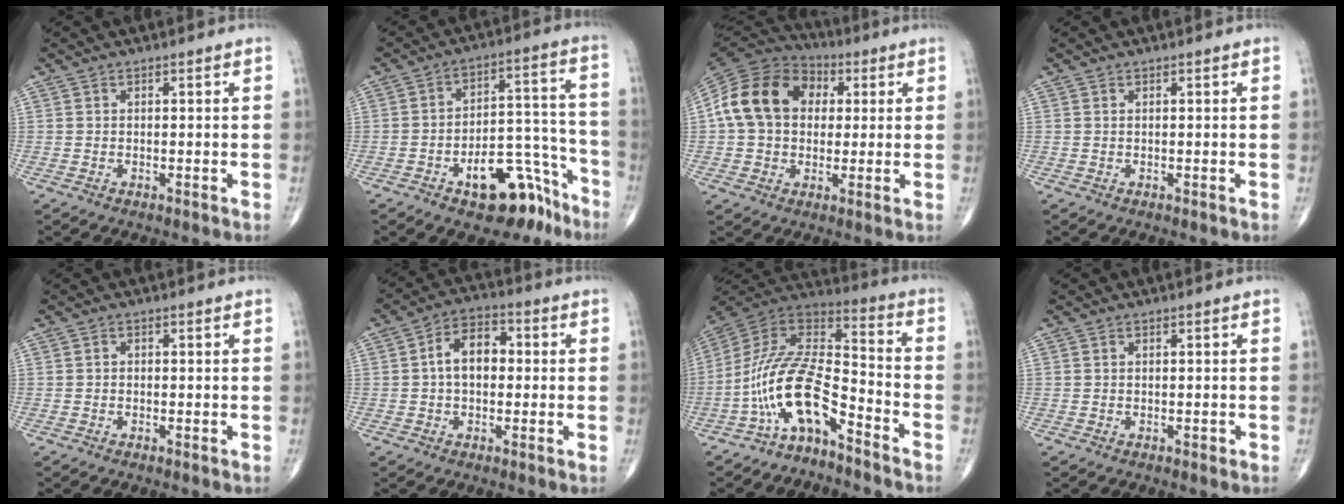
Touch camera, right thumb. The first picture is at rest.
{"total": 15.6, "force": [-9.2, 7.6, 9.9], "torque": [-0.087, 0.093, -0.129]}
{"total": 17.0, "force": [2.7, 13.0, 10.7], "torque": [-0.185, 0.026, 0.039]}
{"total": 0.0}
{"total": 0.5, "force": [-0.2, 0.4, 0.2], "torque": [0.002, 0.003, -0.008]}
{"total": 8.0, "force": [0.4, 5.2, 6.1], "torque": [-0.087, 0.027, -0.004]}
{"total": 14.6, "force": [-8.3, 5.7, 10.6], "torque": [-0.201, 0.095, -0.161]}
{"total": 0.6, "force": [-0.1, 0.4, 0.4], "torque": [-0.006, 0.000, -0.002]}